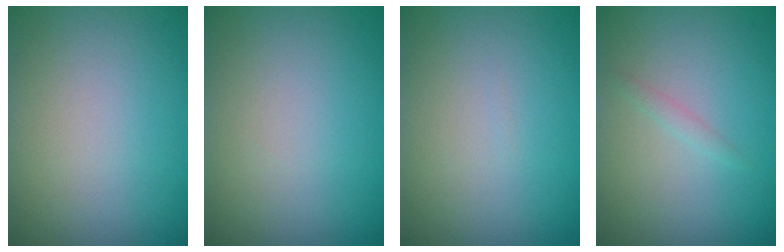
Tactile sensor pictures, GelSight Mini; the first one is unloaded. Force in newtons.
{"total": 0.0}
{"total": 0.0}
{"total": 0.8, "press": 0.8, "slide": 0.1}